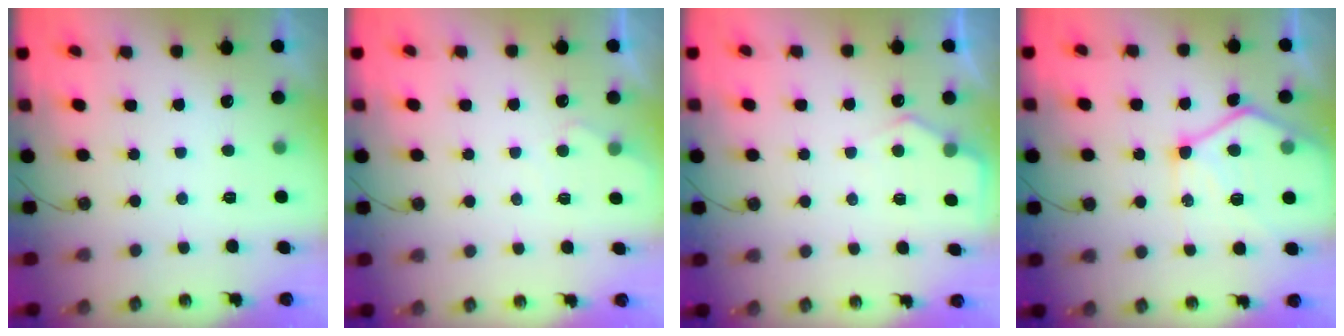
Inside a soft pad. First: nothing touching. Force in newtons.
{"total": 3.8, "press": 3.7, "slide": 0.5}
{"total": 4.7, "press": 4.6, "slide": 0.5}
{"total": 16.1, "press": 16.0, "slide": 1.5}